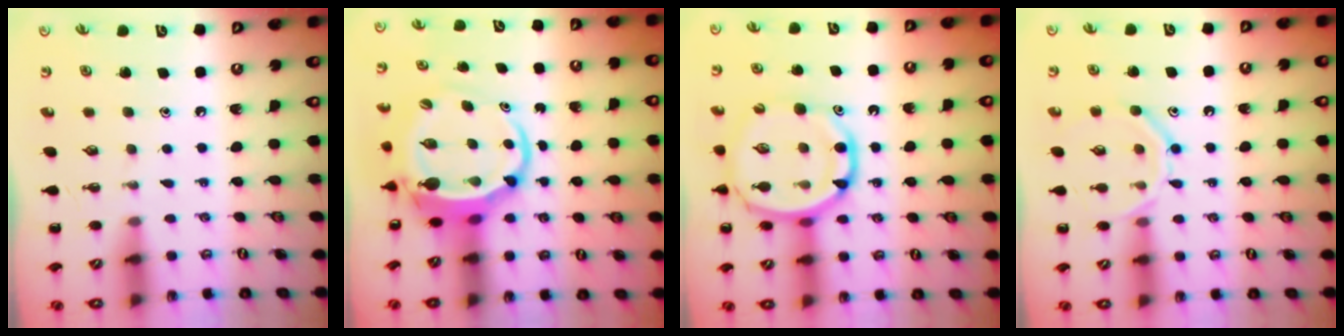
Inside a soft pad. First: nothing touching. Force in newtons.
{"total": 7.5, "press": 7.4, "slide": 1.7}
{"total": 15.3, "press": 14.9, "slide": 3.5}
{"total": 12.2, "press": 12.1, "slide": 1.0}